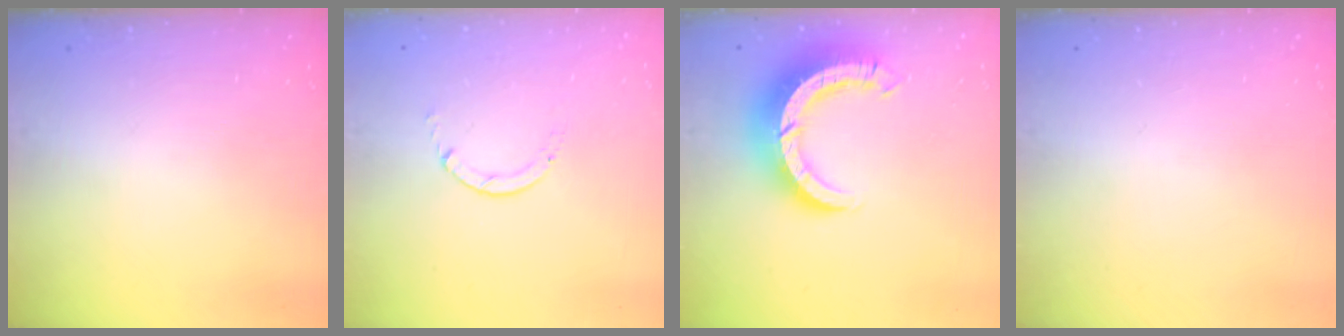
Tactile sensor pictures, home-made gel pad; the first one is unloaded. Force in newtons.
{"total": 0.6, "press": 0.5, "slide": 0.1}
{"total": 12.6, "press": 12.6, "slide": 1.4}
{"total": 0.0}